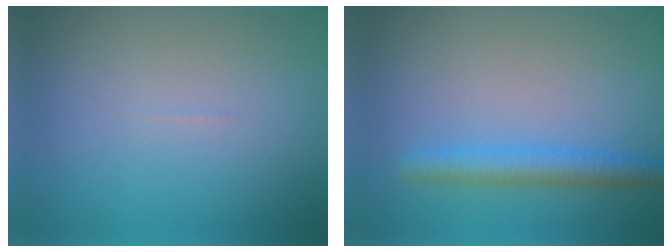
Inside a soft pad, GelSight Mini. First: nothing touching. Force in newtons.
{"total": 3.2, "press": 3.2, "slide": 0.1}